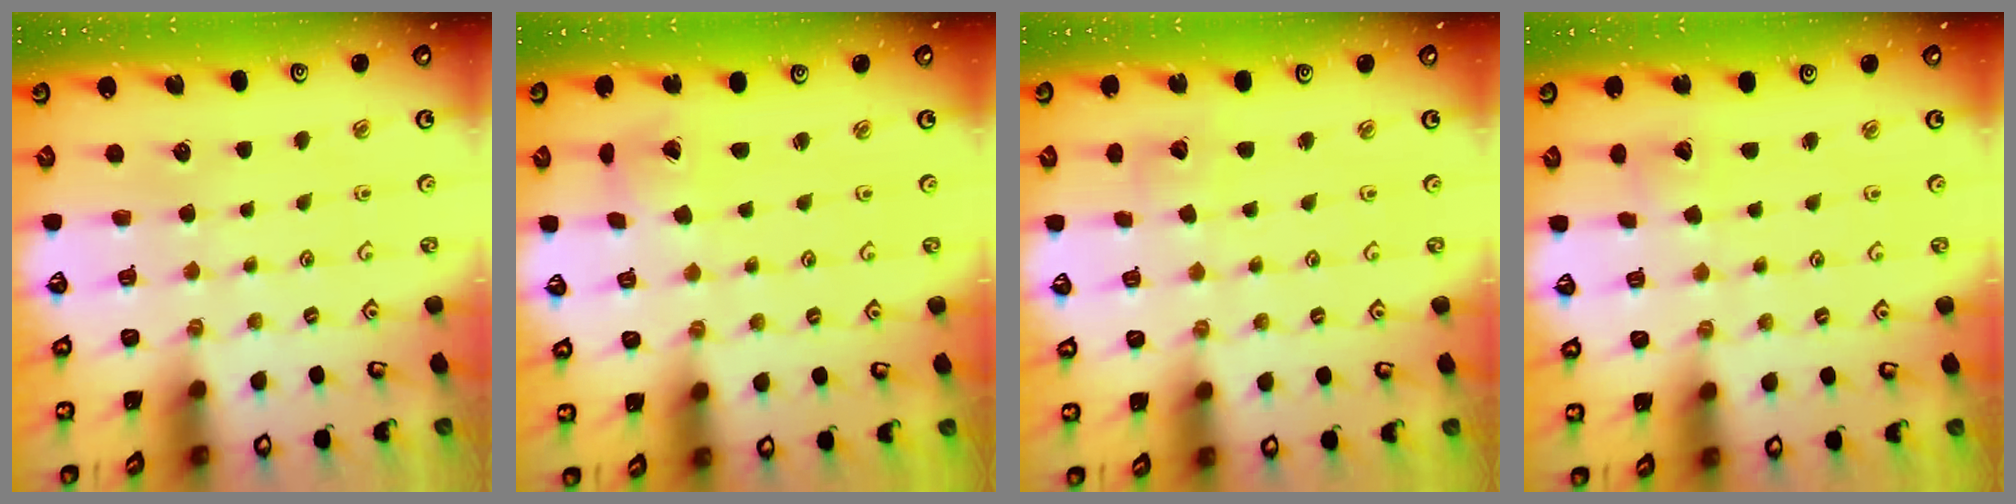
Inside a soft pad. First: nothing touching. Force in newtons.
{"total": 1.6, "press": 1.6, "slide": 0.2}
{"total": 2.9, "press": 2.9, "slide": 0.3}
{"total": 2.4, "press": 2.4, "slide": 0.2}